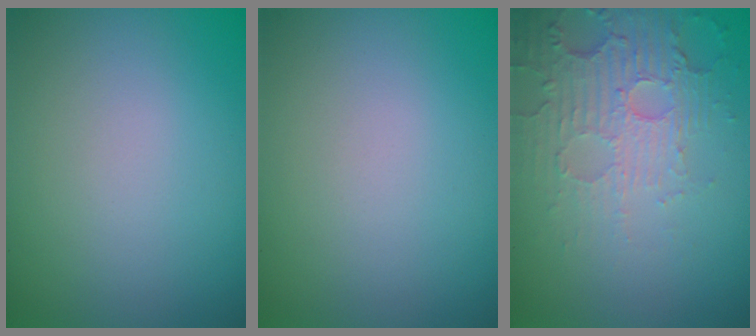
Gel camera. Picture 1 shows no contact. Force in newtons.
{"total": 0.0}
{"total": 5.6, "press": 3.6, "slide": 4.4}